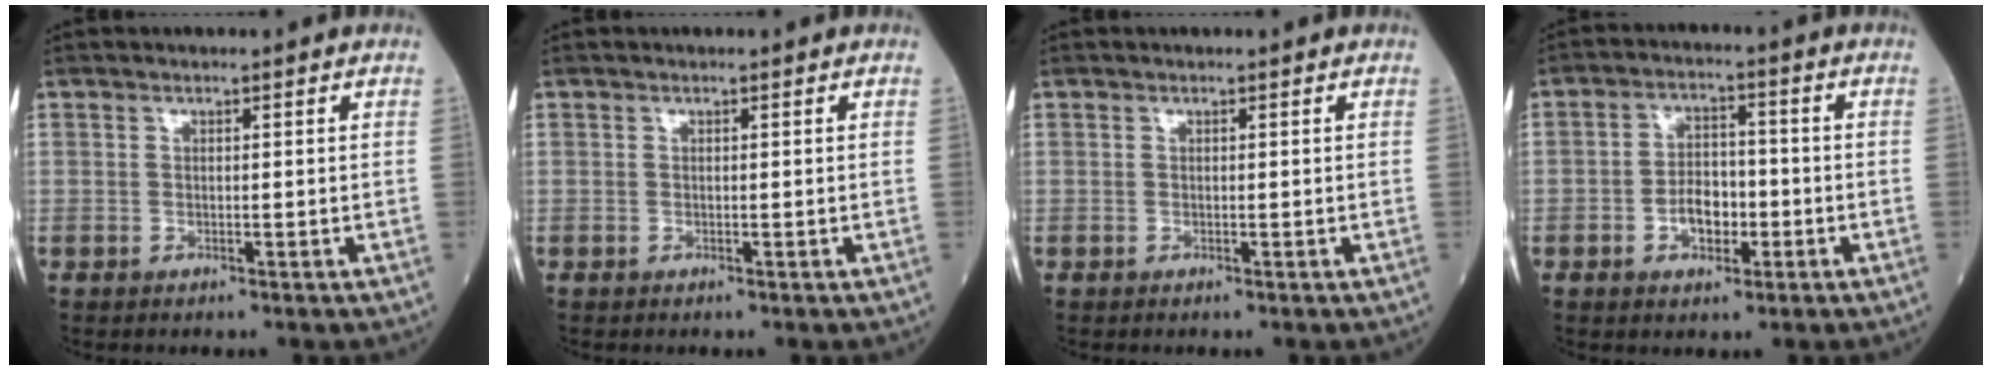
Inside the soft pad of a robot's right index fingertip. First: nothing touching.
{"total": 0.0}
{"total": 0.0}
{"total": 5.4, "force": [-1.8, 3.2, 4.0], "torque": [-0.071, 0.010, -0.031]}